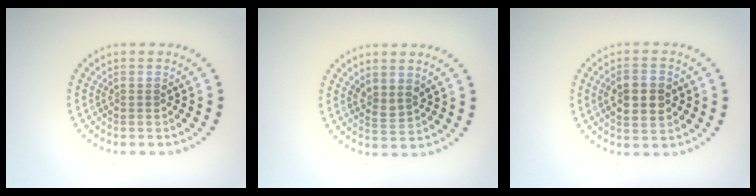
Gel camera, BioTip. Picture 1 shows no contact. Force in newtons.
{"total": 1.6, "press": 1.4, "slide": 0.8}
{"total": 3.9, "press": 3.9, "slide": 0.0}